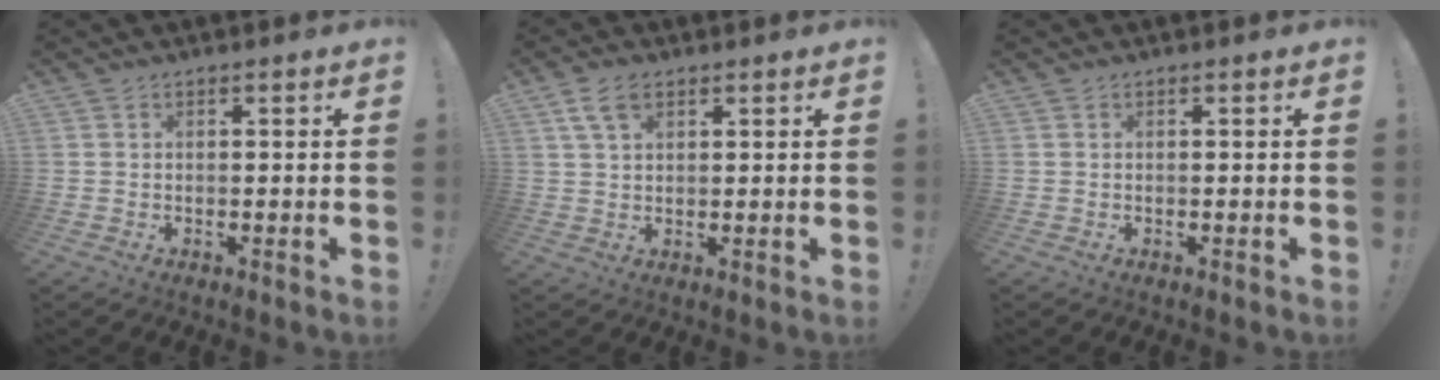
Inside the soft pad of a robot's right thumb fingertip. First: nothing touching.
{"total": 6.2, "force": [3.2, 3.4, 4.0], "torque": [-0.074, -0.002, 0.062]}
{"total": 0.0}